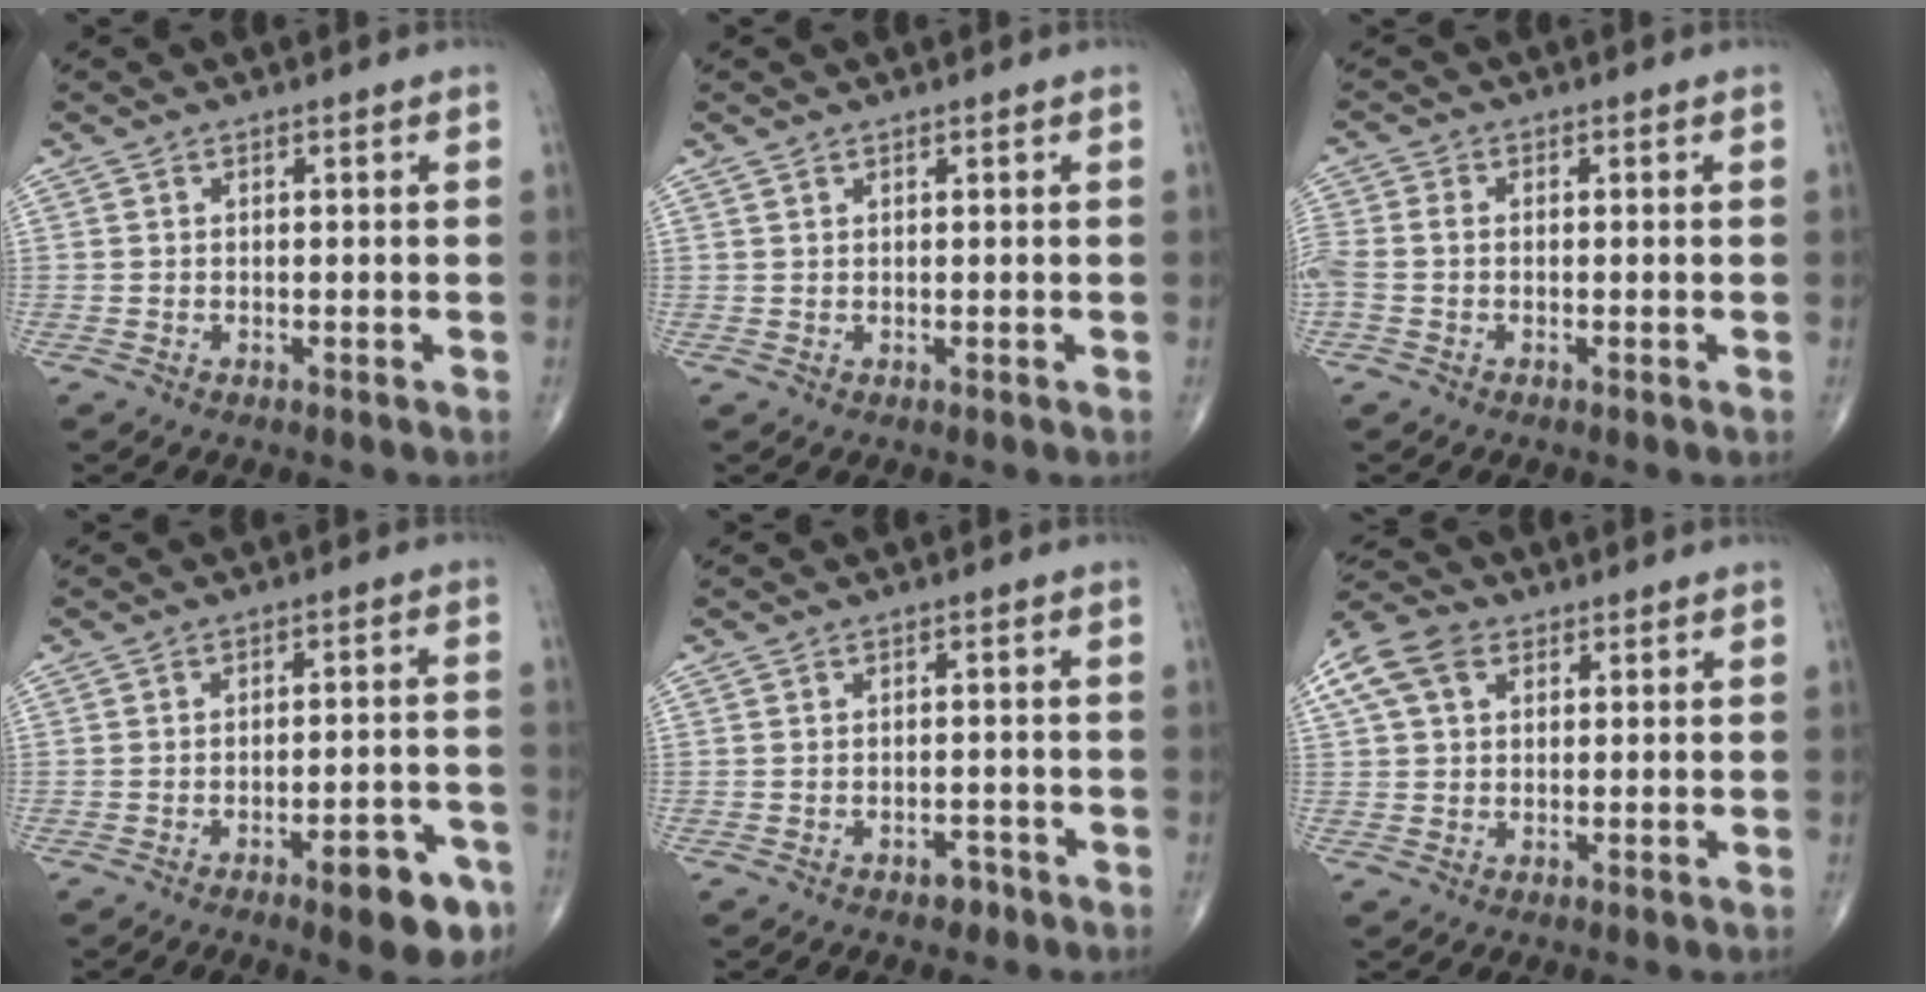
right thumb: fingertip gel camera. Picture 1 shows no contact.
{"total": 0.5, "force": [0.5, 0.2, 0.1], "torque": [-0.006, -0.001, 0.010]}
{"total": 4.7, "force": [-0.6, 3.2, 3.3], "torque": [-0.095, 0.010, -0.015]}
{"total": 9.6, "force": [-5.2, 3.1, 7.4], "torque": [-0.081, 0.031, -0.063]}
{"total": 2.1, "force": [-1.4, 1.2, 1.0], "torque": [-0.009, 0.008, -0.018]}
{"total": 9.8, "force": [3.8, 6.8, 5.9], "torque": [-0.121, 0.022, 0.067]}